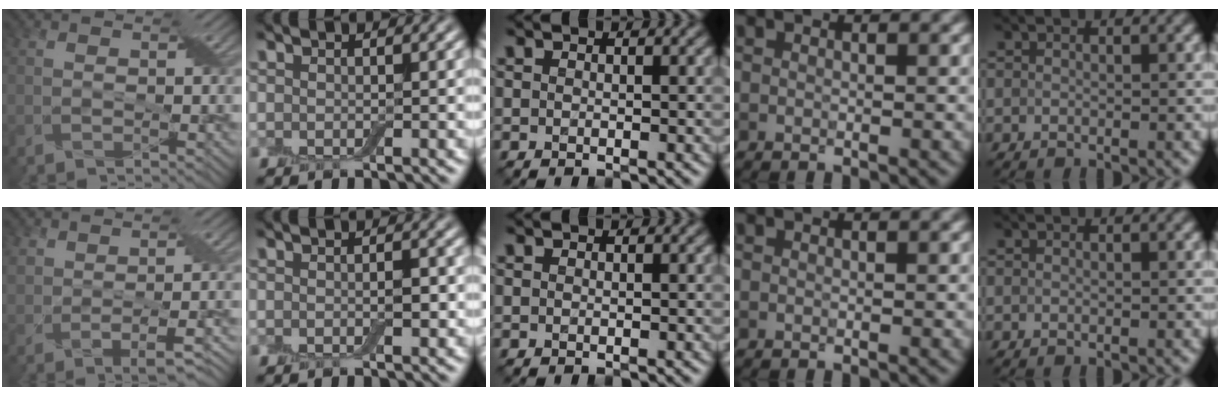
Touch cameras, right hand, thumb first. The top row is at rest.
{"thumb": {"total": 5.5, "force": [-0.7, 3.0, 4.6], "torque": [-0.083, -0.005, -0.005]}, "index": {"total": 1.4, "force": [-0.2, 0.5, 1.2], "torque": [-0.019, 0.001, -0.004]}}